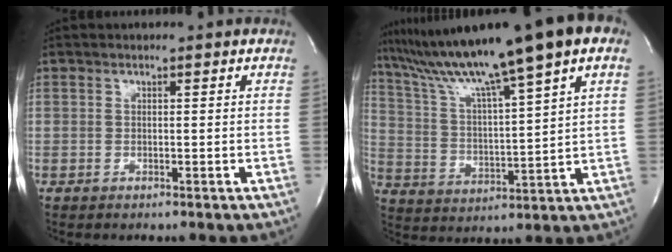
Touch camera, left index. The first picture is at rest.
{"total": 18.2, "force": [12.9, -0.5, 12.8], "torque": [-0.210, 0.026, 0.207]}